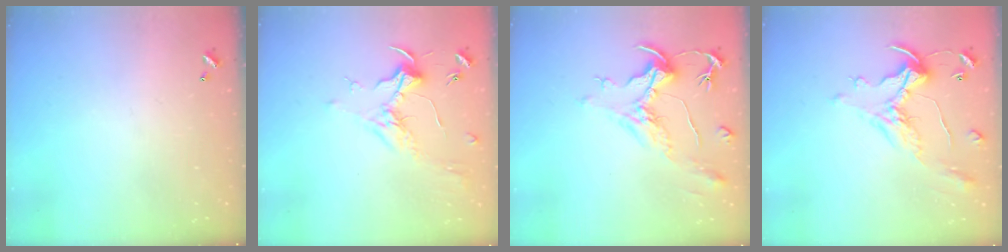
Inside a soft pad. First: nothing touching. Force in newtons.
{"total": 1.8, "press": 1.7, "slide": 0.8}
{"total": 2.0, "press": 1.5, "slide": 1.3}
{"total": 1.8, "press": 1.5, "slide": 1.1}